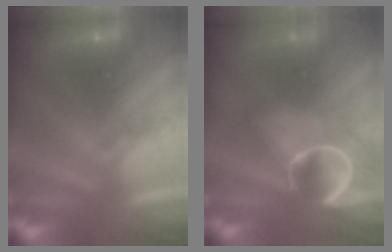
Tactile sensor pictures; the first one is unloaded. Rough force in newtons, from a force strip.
{"total": 7.9}